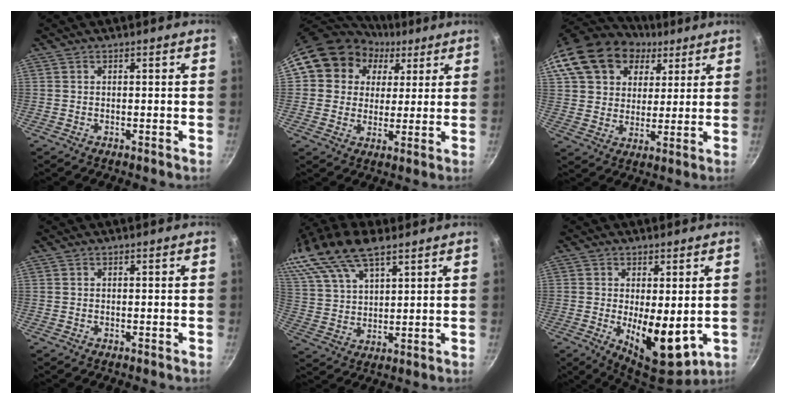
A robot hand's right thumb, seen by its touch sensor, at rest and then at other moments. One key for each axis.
{"total": 14.8, "fx": 6.1, "fy": 12.5, "fz": 5.2, "tx": -0.068, "ty": 0.010, "tz": 0.095}
{"total": 19.9, "fx": 9.1, "fy": 14.8, "fz": 9.8, "tx": -0.169, "ty": 0.012, "tz": 0.159}
{"total": 0.0}
{"total": 18.0, "fx": 11.8, "fy": 8.2, "fz": 10.8, "tx": -0.220, "ty": 0.009, "tz": 0.230}
{"total": 11.1, "fx": -1.0, "fy": 4.9, "fz": 9.9, "tx": -0.132, "ty": -0.023, "tz": 0.000}